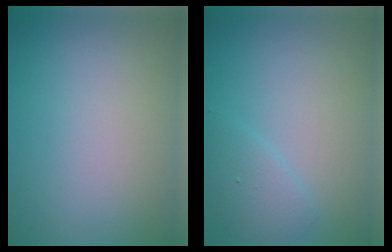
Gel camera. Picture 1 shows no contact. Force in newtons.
{"total": 1.9, "press": 1.9, "slide": 0.2}